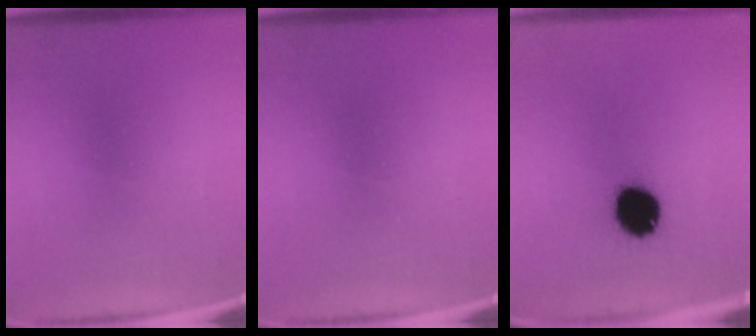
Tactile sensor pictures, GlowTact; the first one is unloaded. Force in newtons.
{"total": 0.0}
{"total": 12.1}